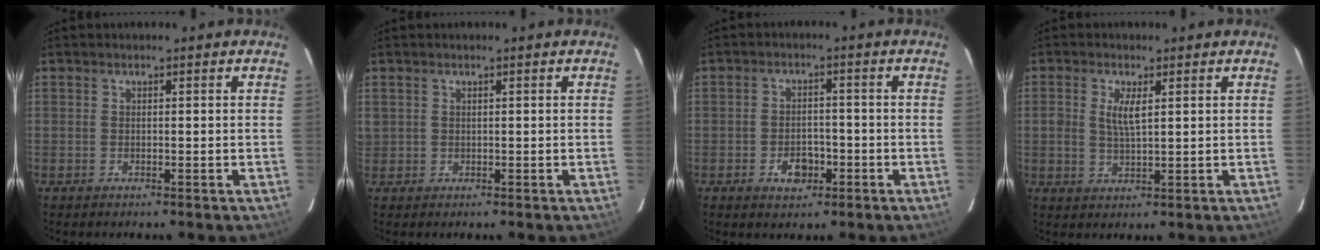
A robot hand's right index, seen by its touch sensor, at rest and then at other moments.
{"total": 1.0, "force": [0.3, 1.0, 0.1], "torque": [0.004, 0.004, 0.004]}
{"total": 5.0, "force": [-2.3, 3.4, 2.8], "torque": [-0.057, 0.004, -0.030]}
{"total": 3.9, "force": [1.1, 1.4, 3.5], "torque": [-0.070, 0.000, 0.021]}